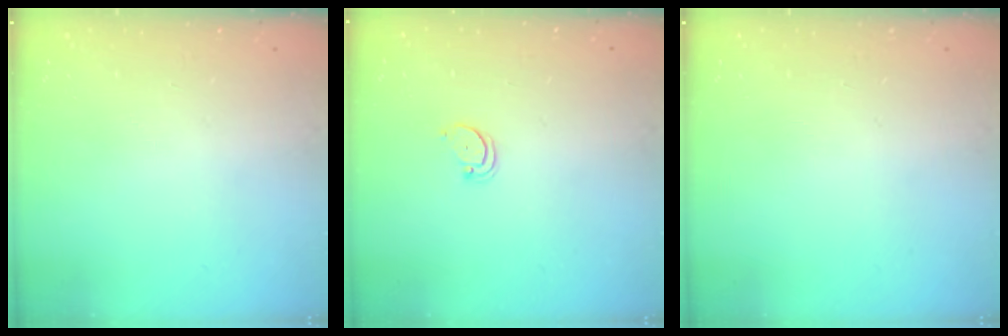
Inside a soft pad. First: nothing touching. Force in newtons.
{"total": 2.5, "press": 2.5, "slide": 0.2}
{"total": 0.0}